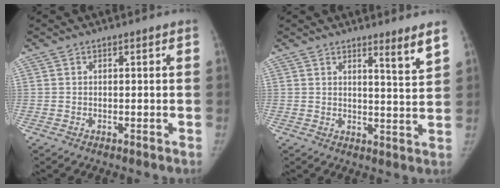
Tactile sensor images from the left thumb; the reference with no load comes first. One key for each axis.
{"total": 4.8, "fx": 3.5, "fy": -0.2, "fz": 3.3, "tx": -0.044, "ty": -0.036, "tz": 0.049}